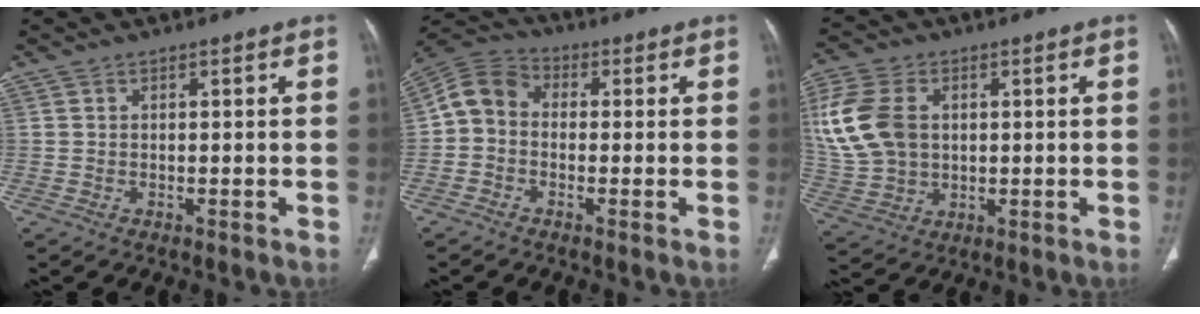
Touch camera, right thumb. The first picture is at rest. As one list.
[{"total": 7.2, "force": [-0.6, 5.8, 4.1], "torque": [-0.066, 0.024, -0.033]}, {"total": 13.4, "force": [2.2, 9.7, 9.0], "torque": [-0.178, 0.004, 0.041]}]